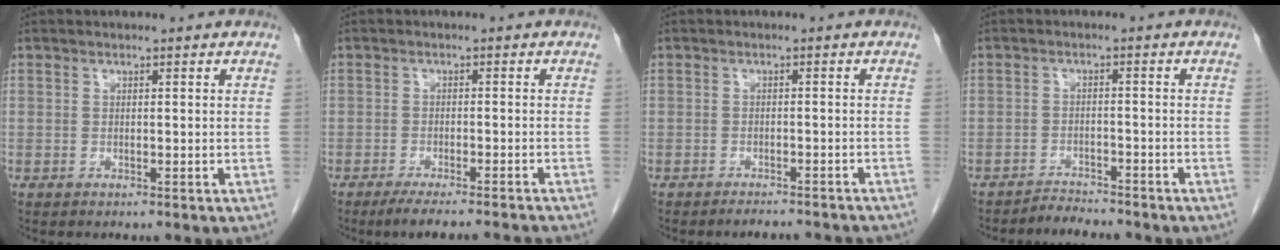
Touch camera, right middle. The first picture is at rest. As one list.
[{"total": 10.3, "force": [-9.2, 0.2, 4.7], "torque": [-0.054, -0.015, -0.127]}, {"total": 7.8, "force": [-7.3, 1.4, 2.3], "torque": [-0.020, -0.005, -0.083]}, {"total": 3.2, "force": [-3.2, 0.1, 0.2], "torque": [-0.002, -0.011, -0.052]}]